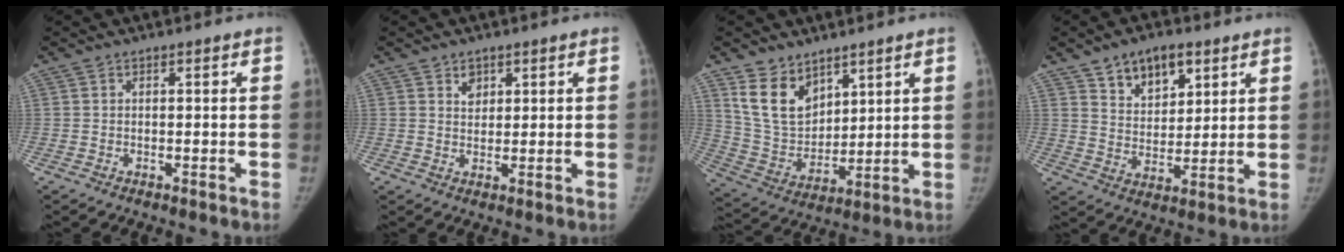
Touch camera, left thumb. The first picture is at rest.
{"total": 2.6, "force": [1.5, 1.9, 1.0], "torque": [0.000, -0.010, 0.026]}
{"total": 11.9, "force": [7.4, 7.5, 5.6], "torque": [-0.074, -0.044, 0.160]}
{"total": 10.0, "force": [5.8, 5.9, 5.6], "torque": [-0.056, -0.034, 0.099]}